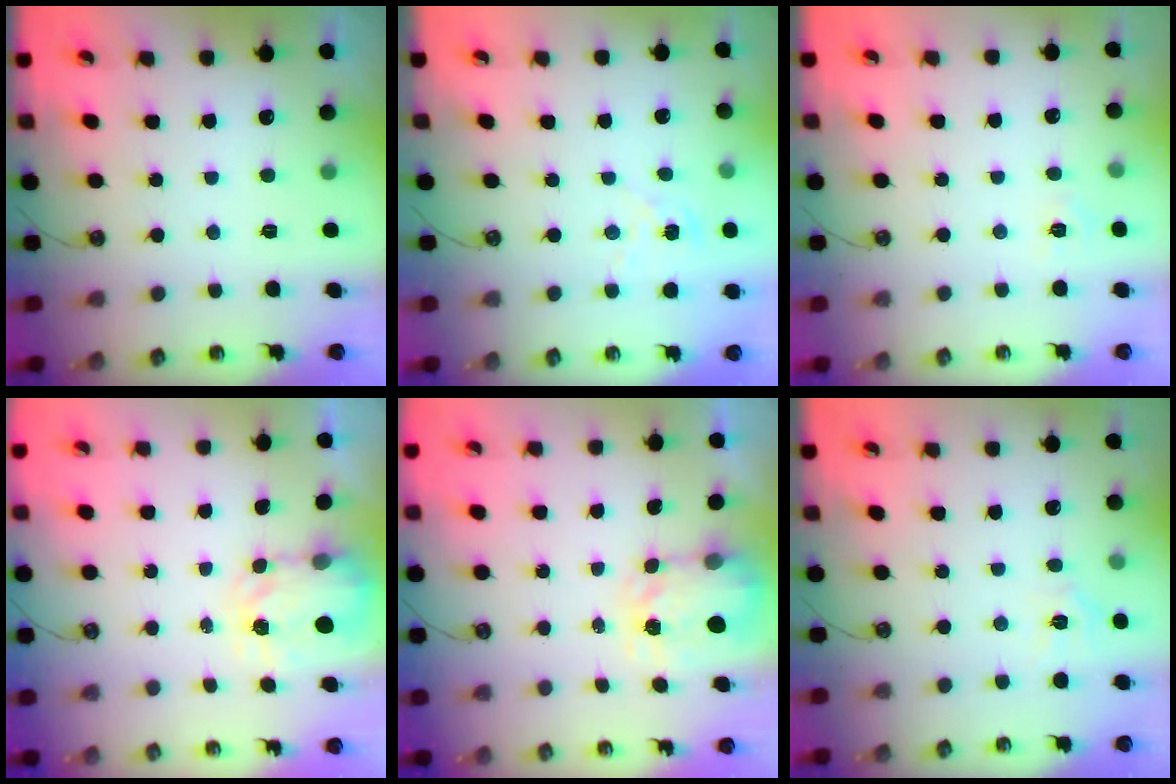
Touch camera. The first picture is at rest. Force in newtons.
{"total": 1.4, "press": 1.4, "slide": 0.2}
{"total": 3.9, "press": 3.9, "slide": 0.5}
{"total": 3.7, "press": 3.7, "slide": 0.5}
{"total": 3.7, "press": 3.7, "slide": 0.5}
{"total": 3.5, "press": 3.4, "slide": 0.5}